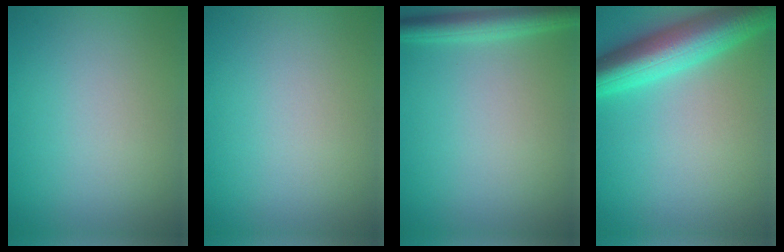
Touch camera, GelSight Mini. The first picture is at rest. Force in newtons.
{"total": 0.0}
{"total": 3.2, "press": 3.2, "slide": 0.2}
{"total": 8.2, "press": 8.2, "slide": 0.3}